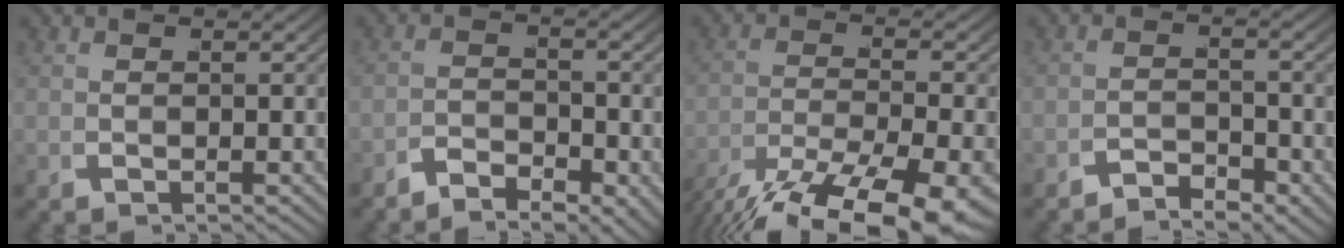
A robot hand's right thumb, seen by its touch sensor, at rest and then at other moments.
{"total": 3.4, "force": [-2.9, 1.4, 1.2], "torque": [-0.009, -0.007, -0.061]}
{"total": 10.9, "force": [-6.6, 4.6, 7.3], "torque": [-0.131, -0.044, -0.082]}
{"total": 3.0, "force": [-2.8, 1.0, 0.5], "torque": [0.004, -0.002, -0.060]}